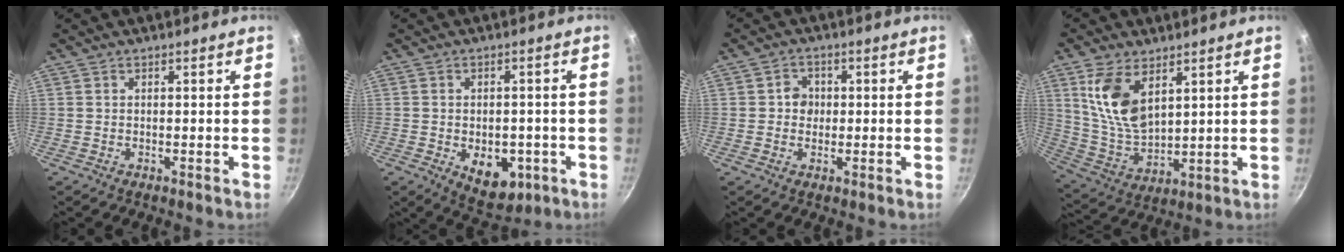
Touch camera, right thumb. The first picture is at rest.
{"total": 9.3, "force": [-2.9, 5.9, 6.6], "torque": [-0.058, 0.002, -0.026]}
{"total": 3.3, "force": [0.1, 3.0, 1.3], "torque": [0.002, 0.005, -0.003]}
{"total": 12.4, "force": [5.3, 6.6, 9.0], "torque": [-0.163, -0.038, 0.115]}